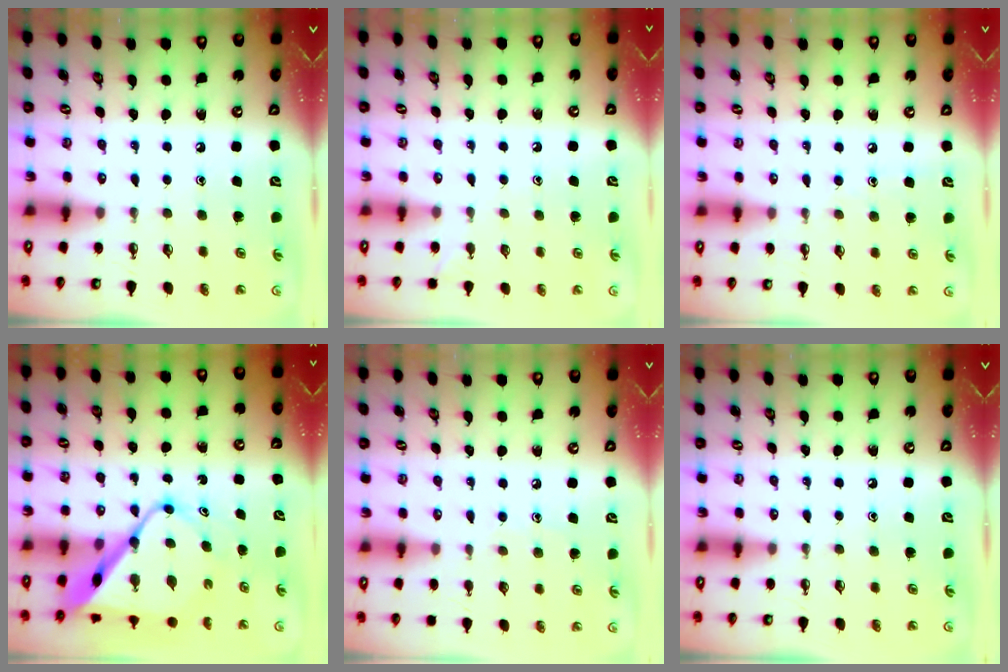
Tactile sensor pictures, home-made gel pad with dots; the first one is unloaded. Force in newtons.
{"total": 4.6, "press": 4.6, "slide": 0.5}
{"total": 6.0, "press": 6.0, "slide": 0.5}
{"total": 12.4, "press": 12.4, "slide": 0.9}
{"total": 5.2, "press": 5.2, "slide": 0.6}
{"total": 0.0}